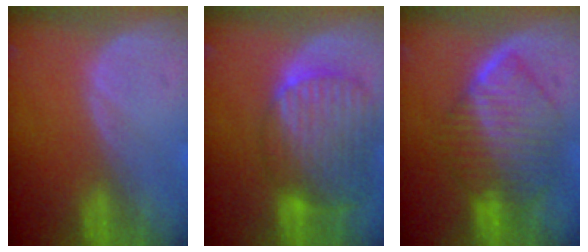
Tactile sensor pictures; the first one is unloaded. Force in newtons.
{"total": 10.7, "press": 9.2, "slide": 5.5}
{"total": 9.3, "press": 9.3, "slide": 0.6}